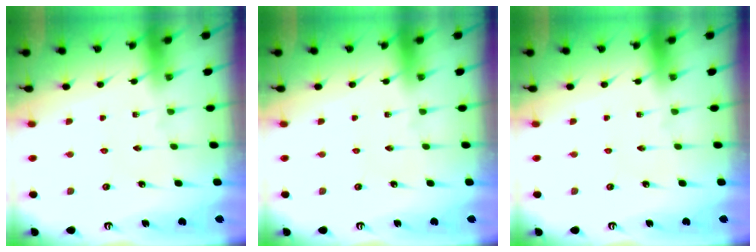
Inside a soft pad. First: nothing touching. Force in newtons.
{"total": 0.0}
{"total": 0.0}